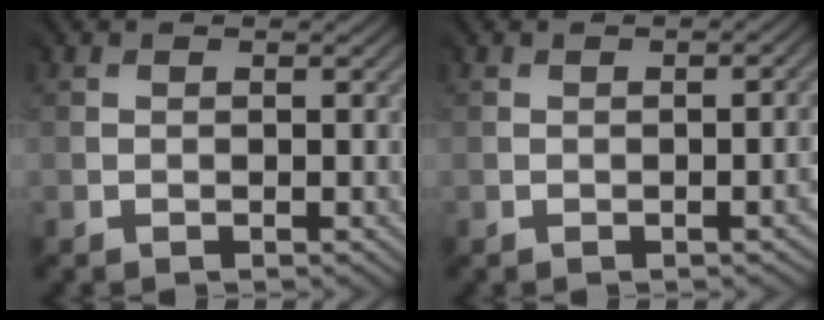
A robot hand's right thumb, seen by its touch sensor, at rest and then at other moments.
{"total": 1.7, "force": [-0.7, 0.4, 1.6], "torque": [-0.012, -0.002, -0.008]}